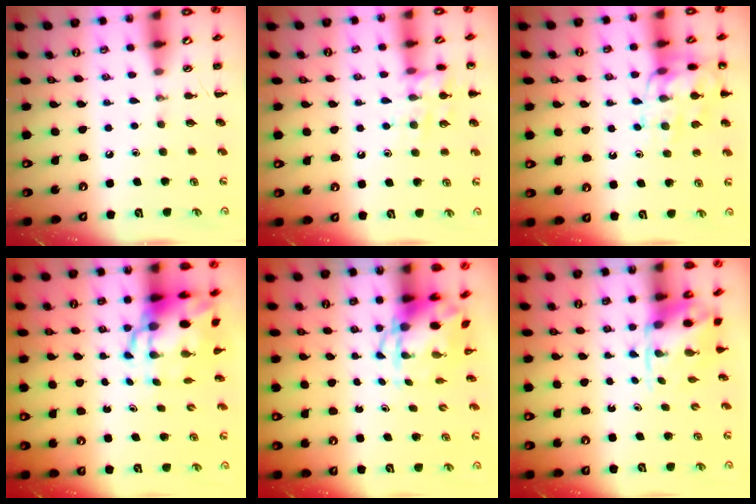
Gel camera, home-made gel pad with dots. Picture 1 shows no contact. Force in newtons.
{"total": 12.1, "press": 12.0, "slide": 1.0}
{"total": 14.5, "press": 14.4, "slide": 1.6}
{"total": 9.2, "press": 8.9, "slide": 2.3}
{"total": 4.4, "press": 4.3, "slide": 1.1}
{"total": 3.9, "press": 3.8, "slide": 0.9}